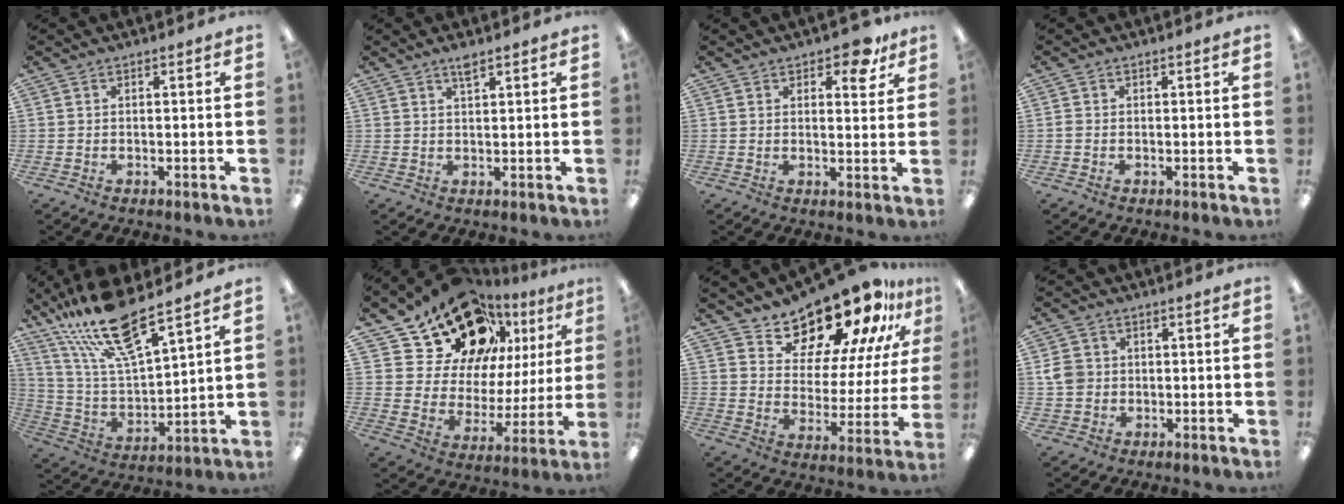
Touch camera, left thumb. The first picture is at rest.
{"total": 2.6, "force": [2.0, 0.5, 1.6], "torque": [-0.028, -0.002, 0.034]}
{"total": 6.6, "force": [4.5, 3.0, 3.7], "torque": [-0.036, -0.021, 0.073]}
{"total": 0.6, "force": [-0.2, 0.5, 0.4], "torque": [-0.007, 0.003, -0.005]}
{"total": 18.2, "force": [14.4, 3.8, 10.5], "torque": [-0.216, -0.081, 0.250]}
{"total": 19.7, "force": [14.5, 10.8, 7.9], "torque": [-0.149, -0.100, 0.265]}
{"total": 17.2, "force": [15.3, 5.7, 5.4], "torque": [-0.089, -0.134, 0.263]}
{"total": 5.2, "force": [0.4, 4.9, 1.7], "torque": [-0.031, 0.010, 0.010]}